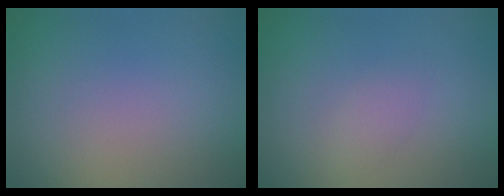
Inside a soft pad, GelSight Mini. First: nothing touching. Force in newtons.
{"total": 1.2, "press": 1.2, "slide": 0.1}